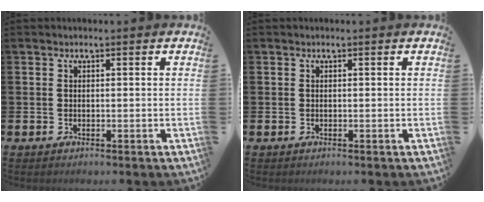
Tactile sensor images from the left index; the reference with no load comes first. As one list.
[{"total": 0.0}]